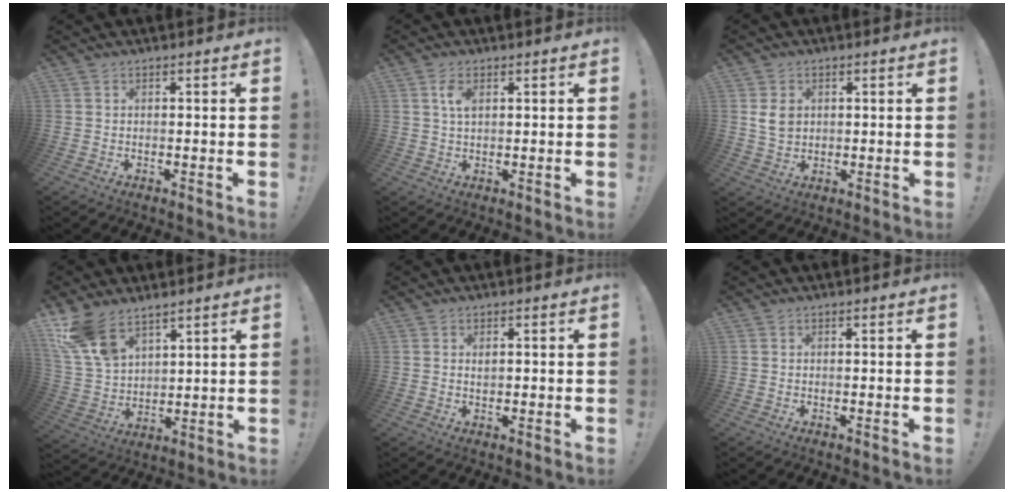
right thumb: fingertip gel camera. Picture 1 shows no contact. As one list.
[{"total": 4.0, "force": [1.4, 1.9, 3.2], "torque": [-0.053, -0.001, 0.021]}, {"total": 4.6, "force": [1.2, 3.7, 2.5], "torque": [-0.026, -0.001, 0.023]}, {"total": 13.1, "force": [9.7, 6.4, 6.0], "torque": [-0.132, -0.055, 0.188]}, {"total": 1.1, "force": [0.3, 0.8, 0.7], "torque": [0.000, -0.003, 0.002]}, {"total": 0.0}]